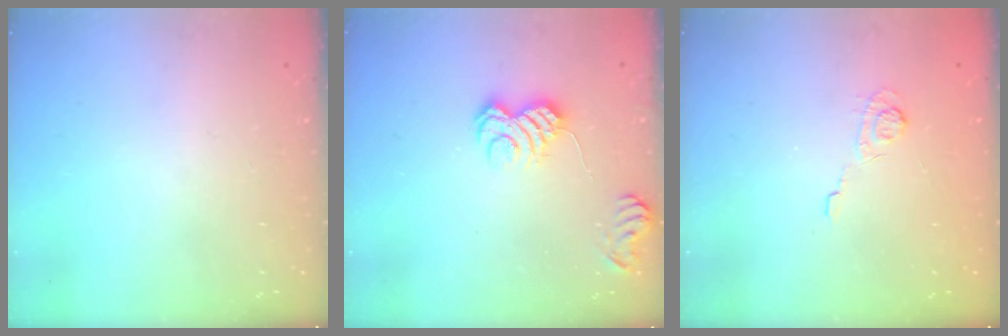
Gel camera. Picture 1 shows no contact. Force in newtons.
{"total": 5.8, "press": 5.7, "slide": 1.4}
{"total": 3.2, "press": 2.8, "slide": 1.6}